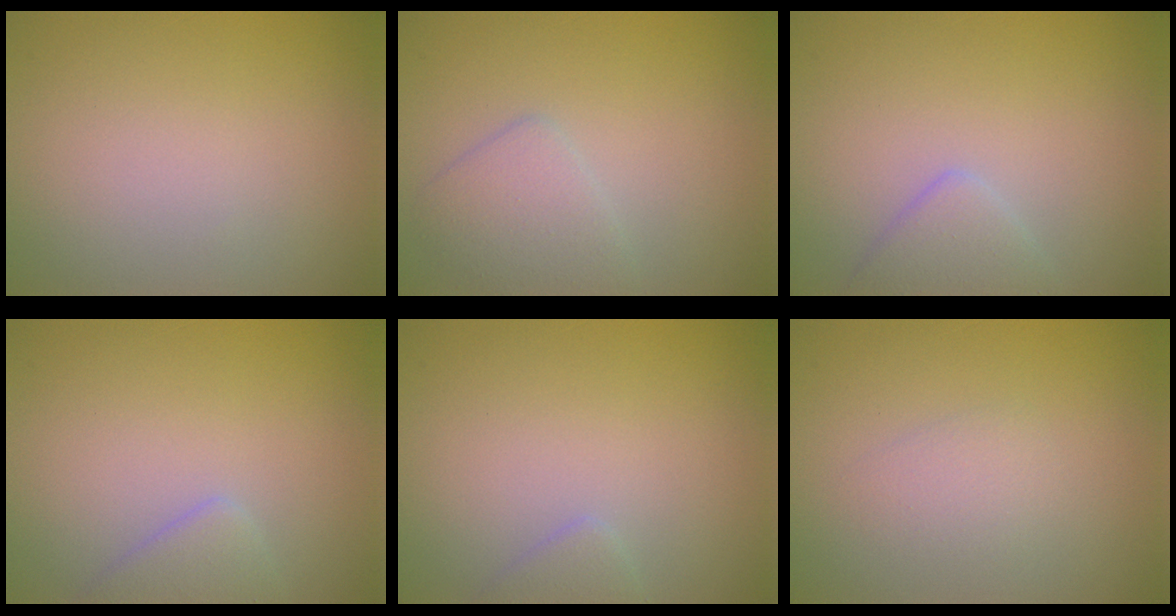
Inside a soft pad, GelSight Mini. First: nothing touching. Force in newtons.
{"total": 2.4, "press": 2.4, "slide": 0.0}
{"total": 2.2, "press": 2.2, "slide": 0.1}
{"total": 2.1, "press": 2.1, "slide": 0.2}
{"total": 1.3, "press": 1.2, "slide": 0.1}
{"total": 1.4, "press": 1.4, "slide": 0.0}